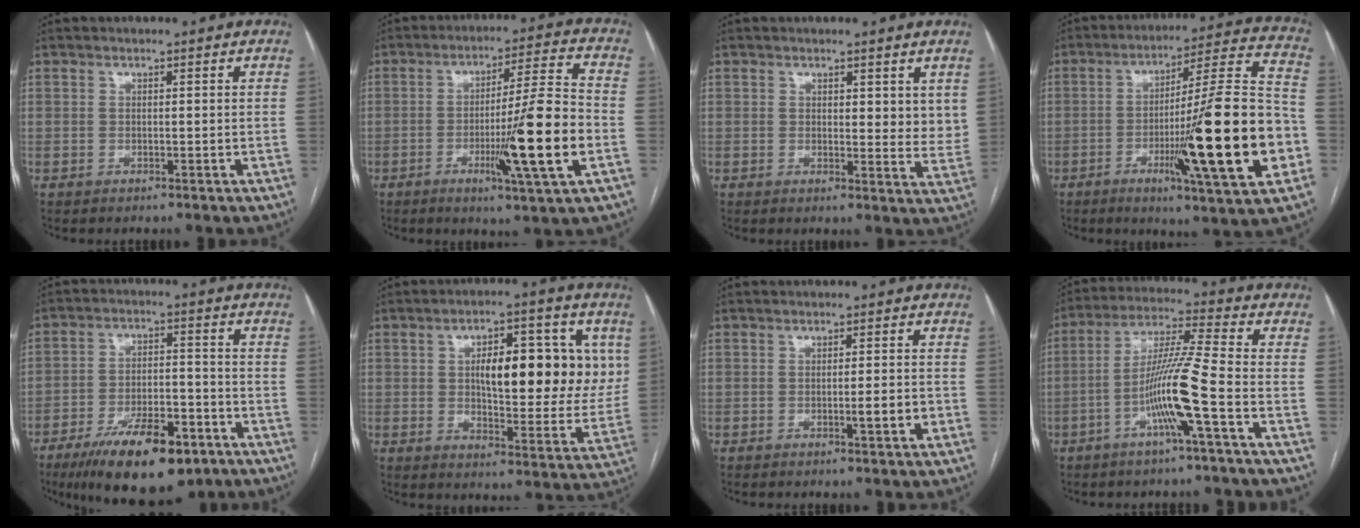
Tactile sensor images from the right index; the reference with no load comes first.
{"total": 14.7, "force": [-3.9, -0.7, 14.2], "torque": [-0.229, -0.015, -0.067]}
{"total": 4.3, "force": [2.3, 2.1, 3.0], "torque": [-0.024, -0.018, 0.028]}
{"total": 23.7, "force": [-6.2, 0.4, 22.9], "torque": [-0.319, -0.007, -0.099]}
{"total": 15.8, "force": [-10.0, 5.4, 11.0], "torque": [-0.177, -0.005, -0.160]}
{"total": 16.2, "force": [3.5, 6.2, 14.5], "torque": [-0.192, 0.020, 0.055]}
{"total": 2.4, "force": [-0.7, 0.3, 2.2], "torque": [-0.034, 0.000, -0.010]}
{"total": 11.2, "force": [-4.0, -1.2, 10.4], "torque": [-0.201, 0.005, -0.080]}